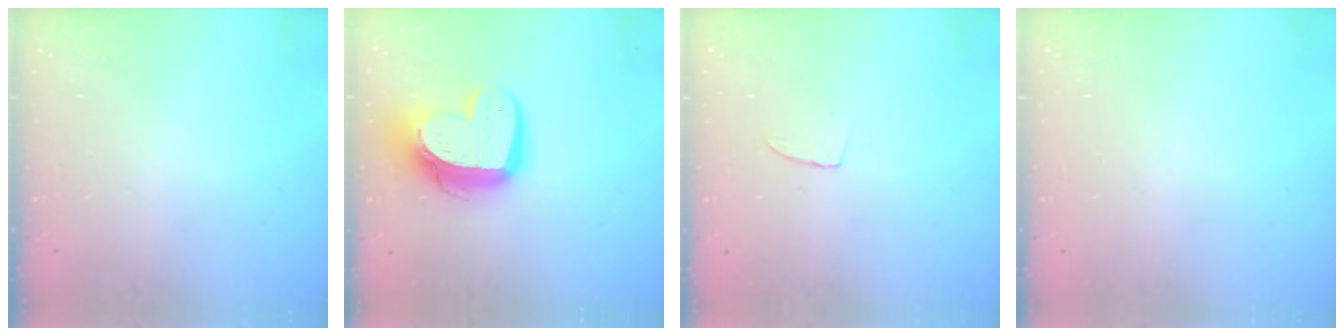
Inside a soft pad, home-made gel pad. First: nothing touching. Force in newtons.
{"total": 14.9, "press": 14.9, "slide": 1.1}
{"total": 3.7, "press": 3.7, "slide": 0.2}
{"total": 0.0}